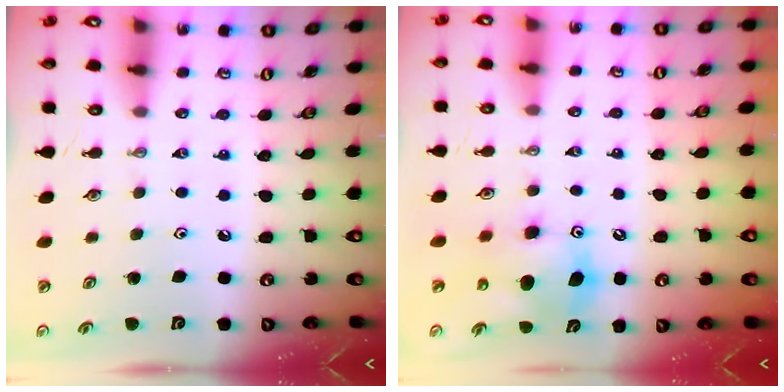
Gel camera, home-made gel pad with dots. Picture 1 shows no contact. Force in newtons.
{"total": 9.2, "press": 9.2, "slide": 0.2}